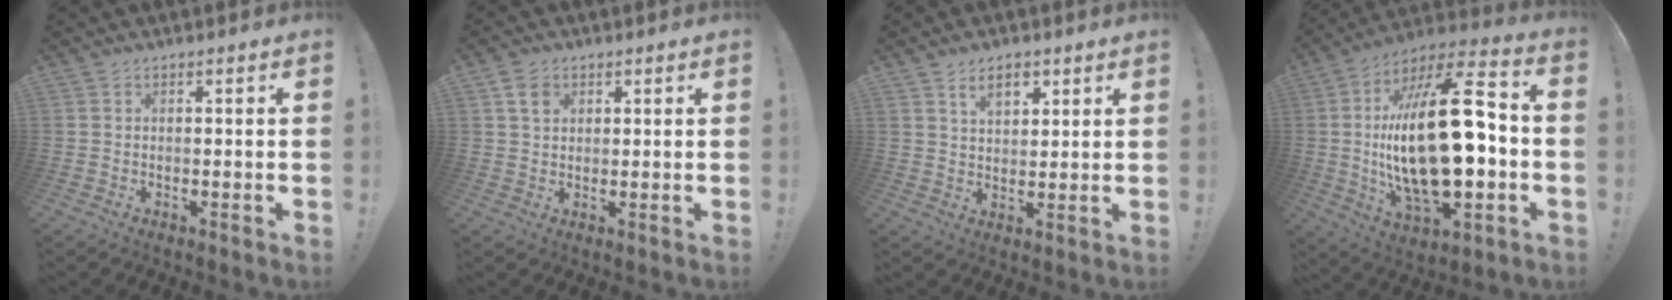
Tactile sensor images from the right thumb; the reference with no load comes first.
{"total": 4.2, "force": [1.9, 3.1, 2.0], "torque": [-0.027, -0.002, 0.035]}
{"total": 6.2, "force": [3.7, 3.5, 3.6], "torque": [-0.057, -0.008, 0.065]}
{"total": 31.3, "force": [-1.9, 13.2, 28.3], "torque": [-0.526, 0.009, -0.031]}